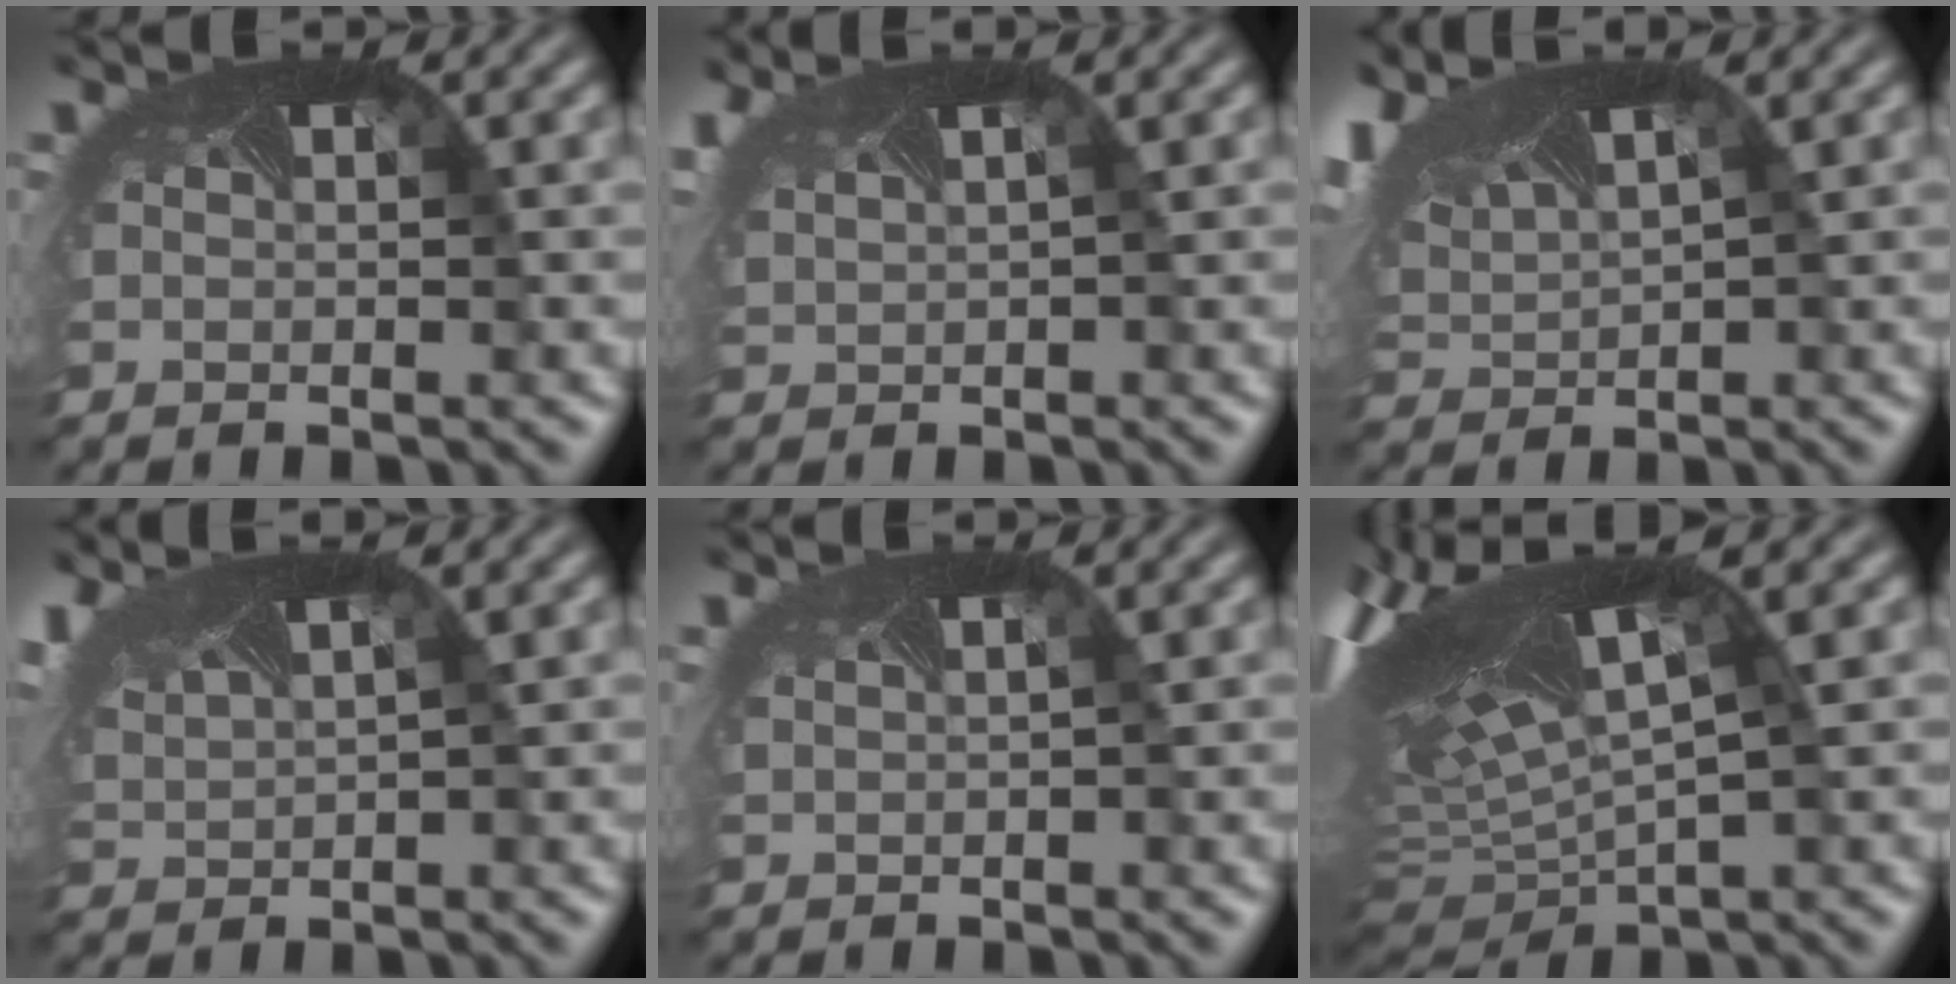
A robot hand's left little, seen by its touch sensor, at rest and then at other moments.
{"total": 6.2, "force": [2.4, 3.1, 4.9], "torque": [-0.123, 0.027, 0.048]}
{"total": 9.3, "force": [4.8, 4.2, 6.8], "torque": [-0.162, 0.035, 0.087]}
{"total": 7.7, "force": [3.8, 3.6, 5.6], "torque": [-0.137, 0.030, 0.069]}
{"total": 0.8, "force": [0.4, 0.5, 0.5], "torque": [-0.011, 0.012, 0.003]}
{"total": 12.8, "force": [3.0, 5.4, 11.3], "torque": [-0.258, 0.007, 0.078]}